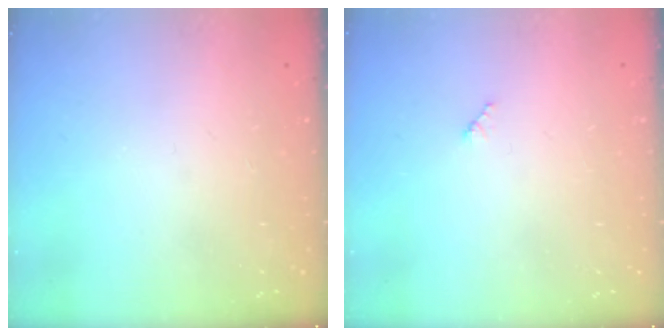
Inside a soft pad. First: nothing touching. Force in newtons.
{"total": 2.5, "press": 2.5, "slide": 0.3}